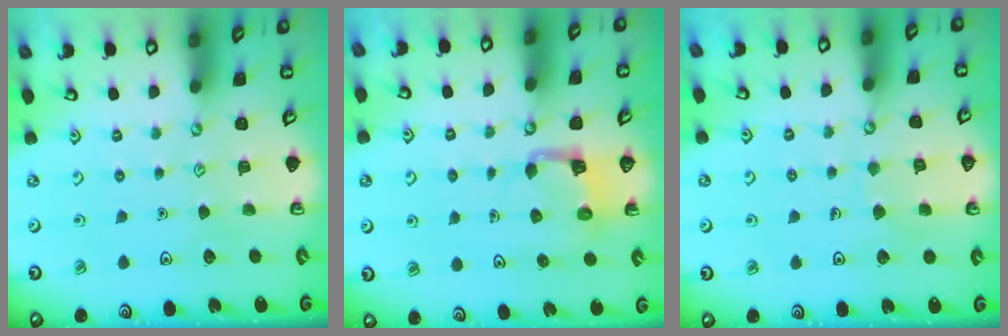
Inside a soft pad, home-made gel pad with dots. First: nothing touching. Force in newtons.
{"total": 3.6, "press": 3.6, "slide": 0.3}
{"total": 5.1, "press": 5.1, "slide": 0.5}